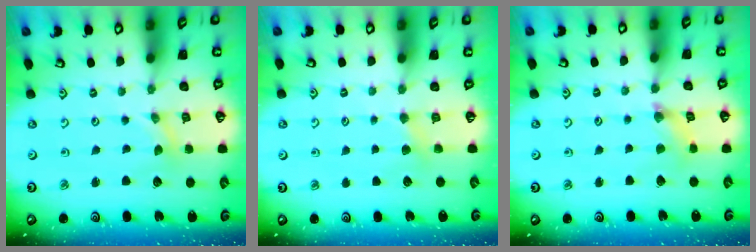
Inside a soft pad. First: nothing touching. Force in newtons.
{"total": 3.0, "press": 2.9, "slide": 0.5}
{"total": 2.2, "press": 2.2, "slide": 0.4}